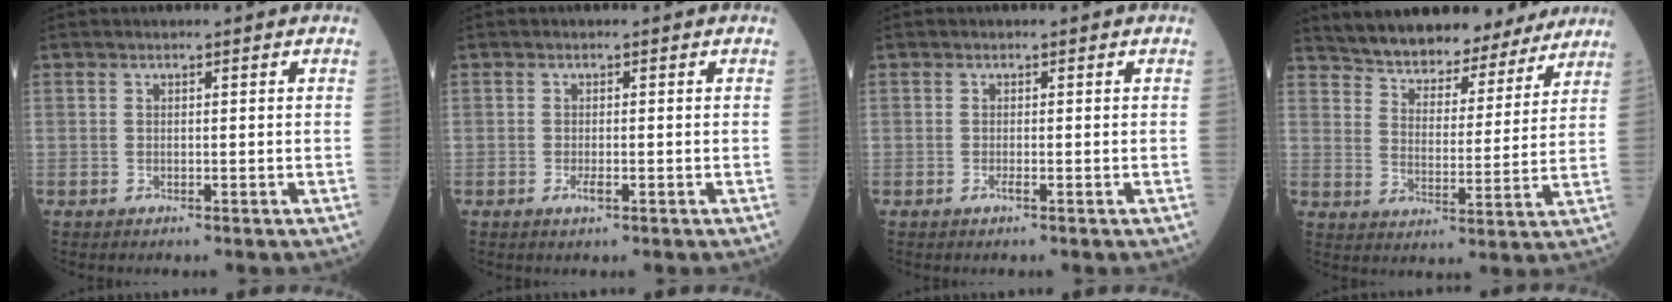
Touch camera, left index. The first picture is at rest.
{"total": 1.3, "force": [-0.7, 0.3, 1.0], "torque": [-0.021, -0.002, -0.010]}
{"total": 0.5, "force": [-0.4, -0.1, 0.4], "torque": [-0.006, -0.001, -0.007]}
{"total": 17.0, "force": [15.6, 4.6, 4.6], "torque": [-0.060, 0.005, 0.219]}